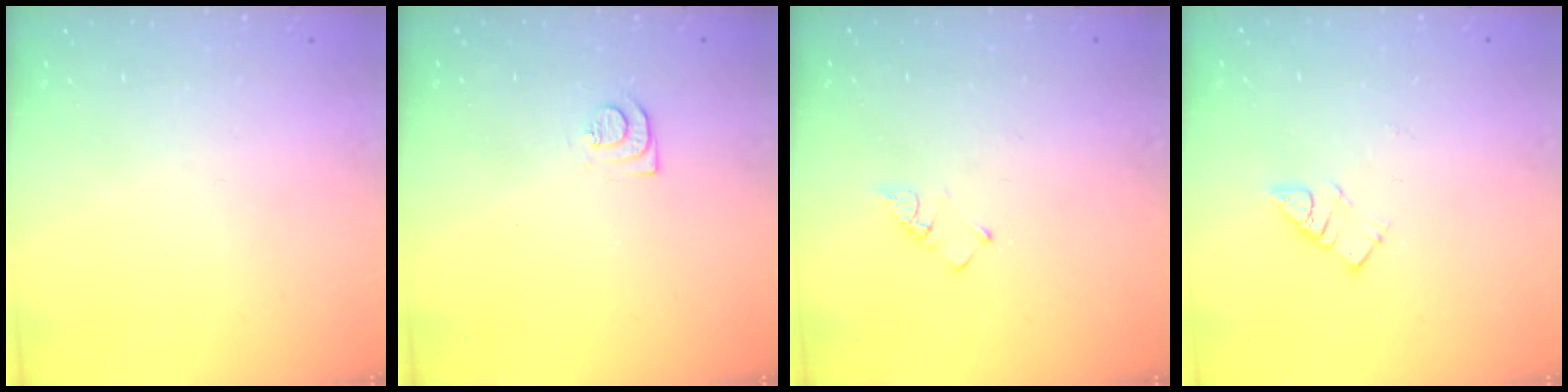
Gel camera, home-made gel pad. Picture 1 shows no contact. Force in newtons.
{"total": 6.7, "press": 6.6, "slide": 0.7}
{"total": 1.9, "press": 1.9, "slide": 0.3}
{"total": 4.6, "press": 4.6, "slide": 0.2}